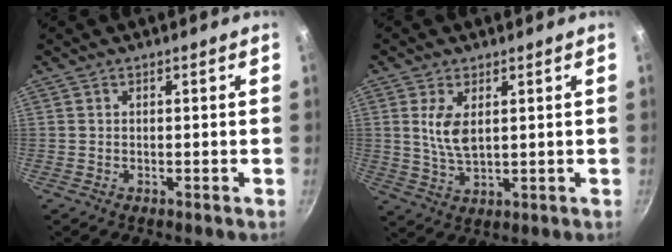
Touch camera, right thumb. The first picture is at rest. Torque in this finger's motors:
{"motor_torque": [0.33, 0.17, 0.99, -0.52, 0.32]}